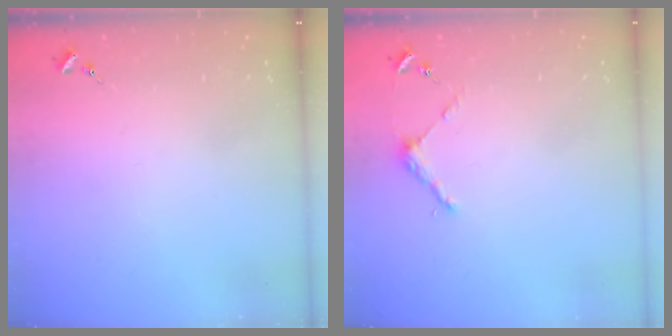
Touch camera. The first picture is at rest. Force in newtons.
{"total": 3.8, "press": 3.8, "slide": 0.3}